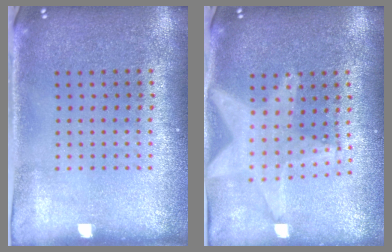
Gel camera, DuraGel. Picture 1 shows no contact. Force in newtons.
{"total": 2.2, "press": 1.8, "slide": 1.2}